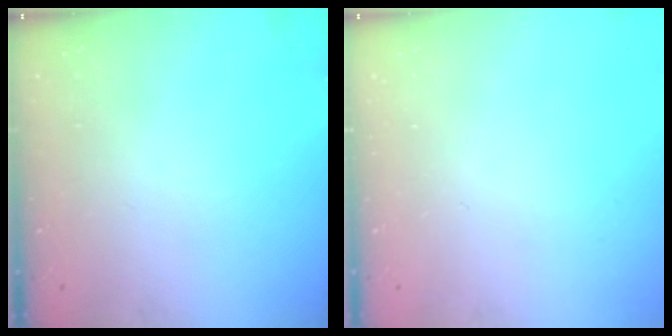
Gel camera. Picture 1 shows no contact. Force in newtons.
{"total": 0.0}